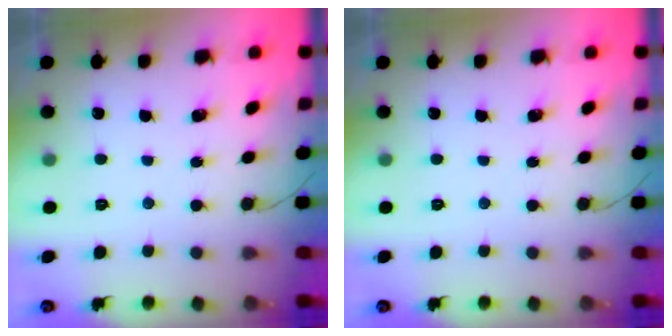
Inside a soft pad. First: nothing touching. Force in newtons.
{"total": 0.0}